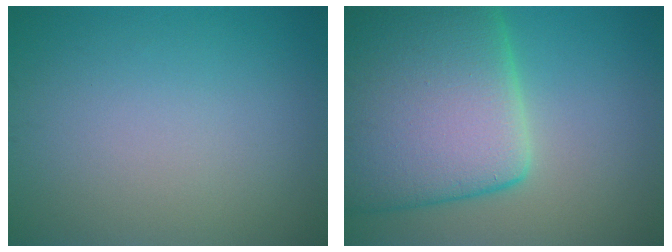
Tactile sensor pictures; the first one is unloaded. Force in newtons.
{"total": 15.7, "press": 15.7, "slide": 0.9}